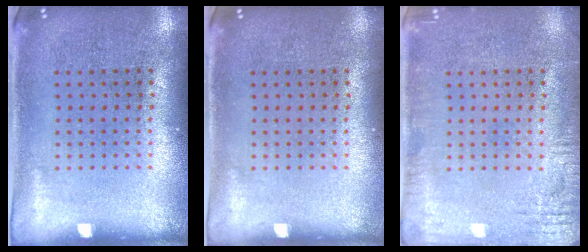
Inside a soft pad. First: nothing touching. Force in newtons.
{"total": 0.0}
{"total": 2.5, "press": 2.5, "slide": 0.2}